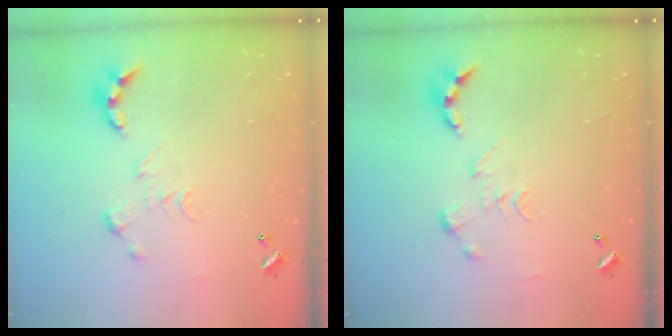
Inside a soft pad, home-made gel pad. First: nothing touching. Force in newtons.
{"total": 0.0}